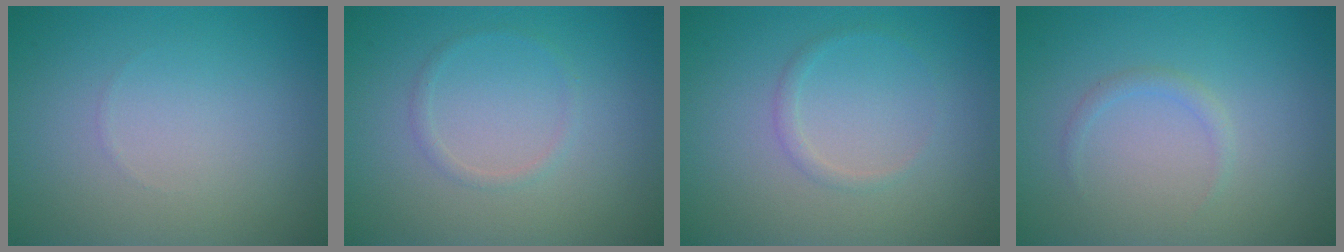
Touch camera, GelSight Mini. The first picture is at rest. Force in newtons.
{"total": 0.9, "press": 0.9, "slide": 0.1}
{"total": 0.9, "press": 0.9, "slide": 0.0}
{"total": 0.9, "press": 0.9, "slide": 0.1}